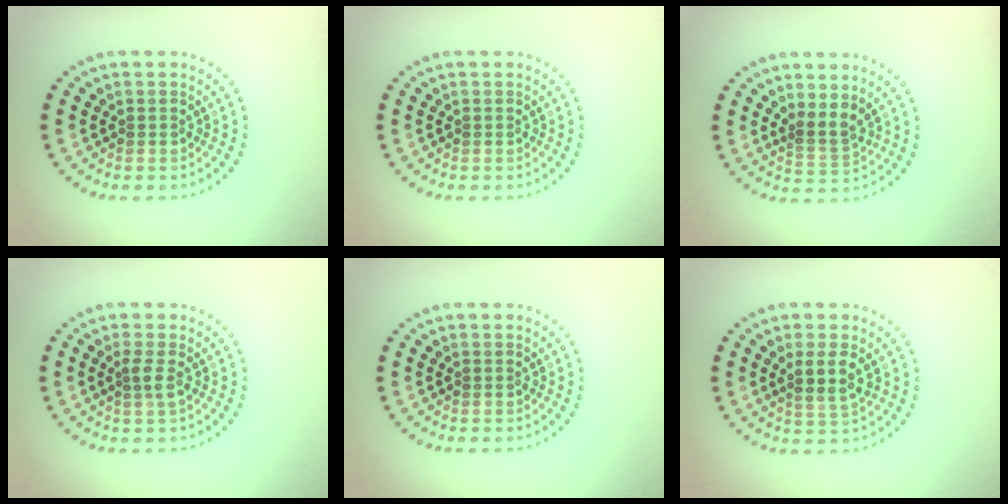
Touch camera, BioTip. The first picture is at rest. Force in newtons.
{"total": 0.0}
{"total": 1.9, "press": 1.2, "slide": 1.5}
{"total": 1.4, "press": 1.1, "slide": 0.8}
{"total": 0.0}
{"total": 2.3, "press": 2.1, "slide": 1.1}